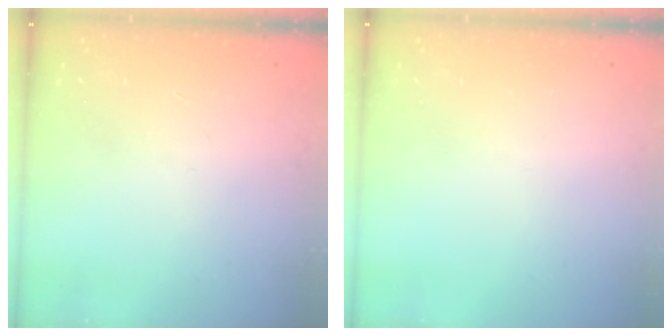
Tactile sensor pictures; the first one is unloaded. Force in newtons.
{"total": 0.0}